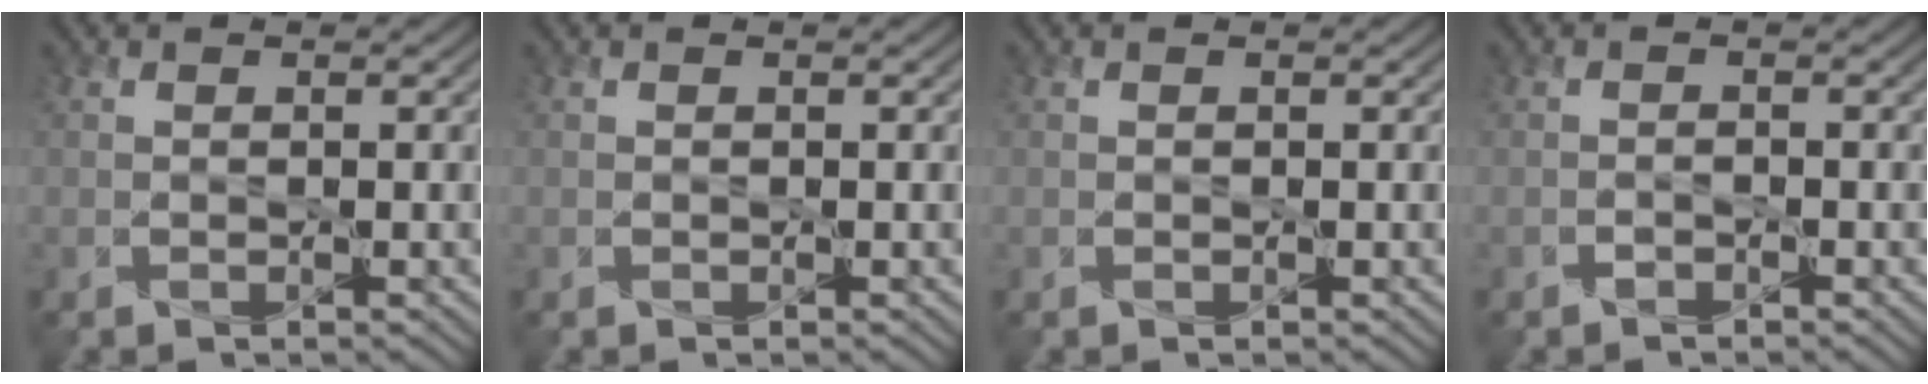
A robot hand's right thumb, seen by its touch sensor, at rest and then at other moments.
{"total": 0.0}
{"total": 0.0}
{"total": 0.8, "force": [-0.7, 0.2, 0.2], "torque": [-0.004, 0.001, -0.011]}